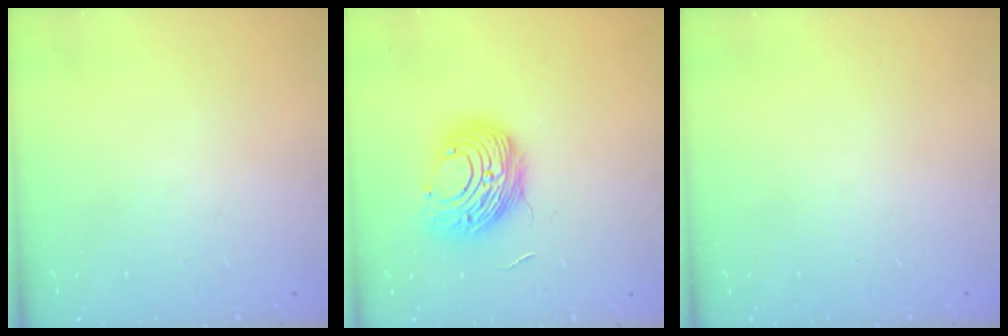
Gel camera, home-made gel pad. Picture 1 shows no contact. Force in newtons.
{"total": 10.6, "press": 10.5, "slide": 1.0}
{"total": 0.0}